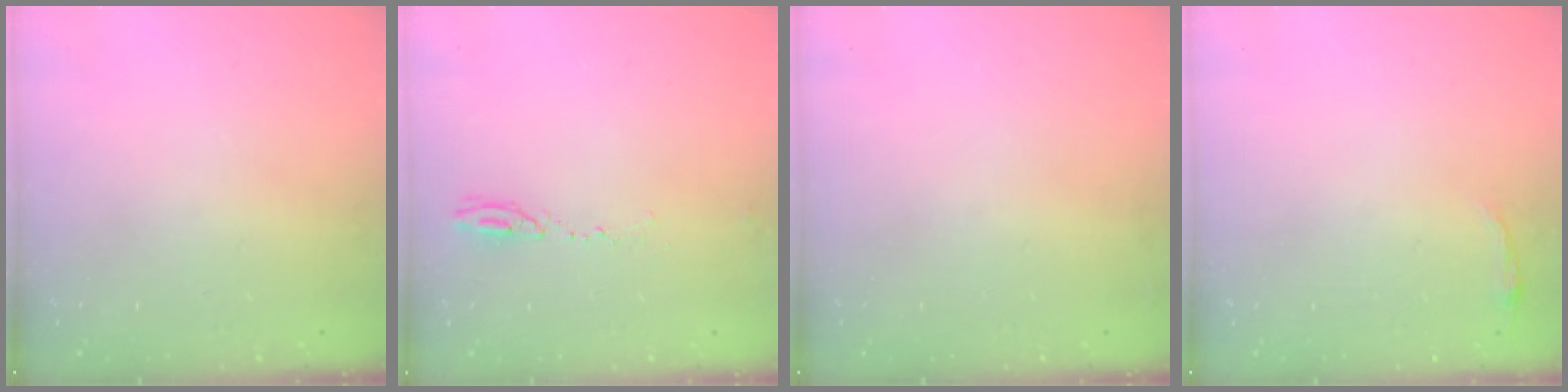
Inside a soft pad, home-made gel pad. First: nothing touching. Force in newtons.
{"total": 3.9, "press": 3.8, "slide": 1.2}
{"total": 2.9, "press": 2.4, "slide": 1.6}
{"total": 2.8, "press": 2.8, "slide": 0.6}